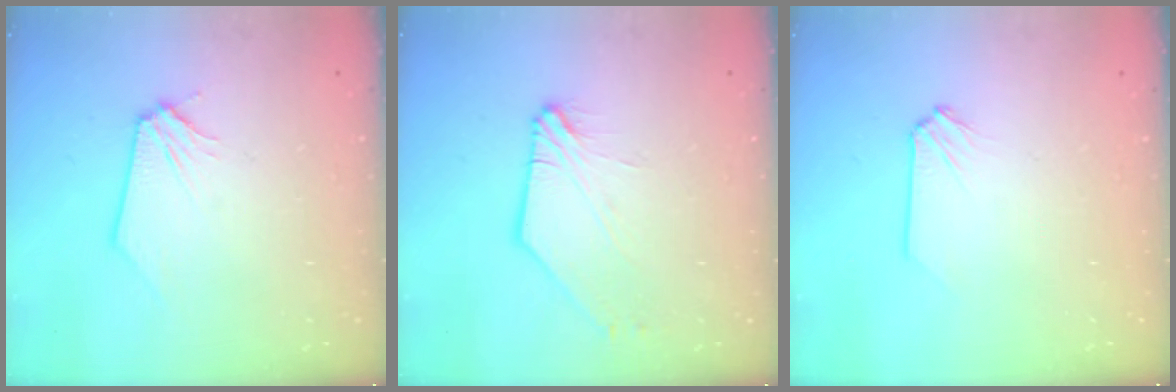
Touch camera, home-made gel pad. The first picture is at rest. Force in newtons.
{"total": 3.8, "press": 3.8, "slide": 0.6}
{"total": 0.0}